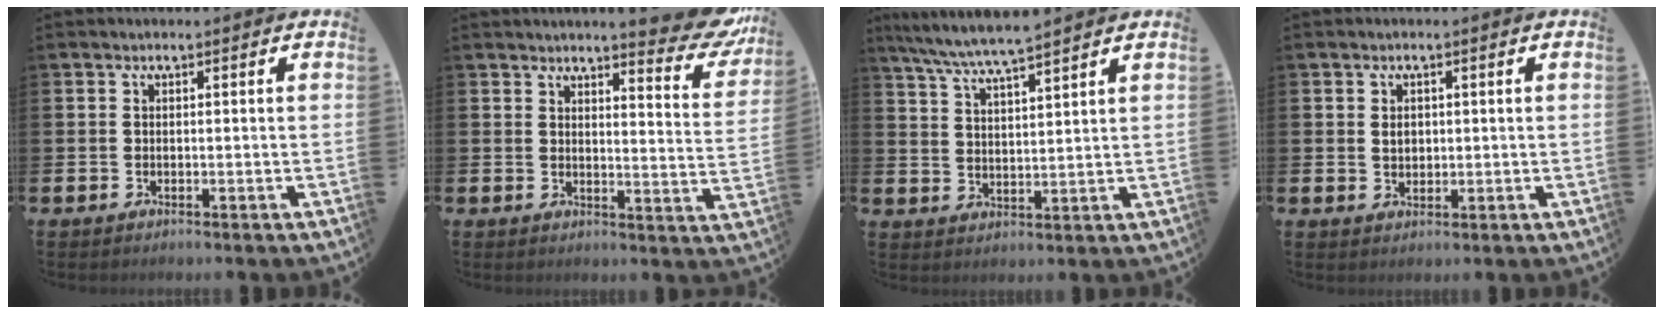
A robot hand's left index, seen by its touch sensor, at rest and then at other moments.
{"total": 7.0, "force": [6.4, 0.8, 2.6], "torque": [-0.026, -0.051, 0.104]}
{"total": 6.4, "force": [6.0, -0.1, 2.1], "torque": [-0.061, -0.027, 0.107]}
{"total": 1.7, "force": [0.6, 1.3, 0.9], "torque": [-0.001, 0.001, 0.006]}